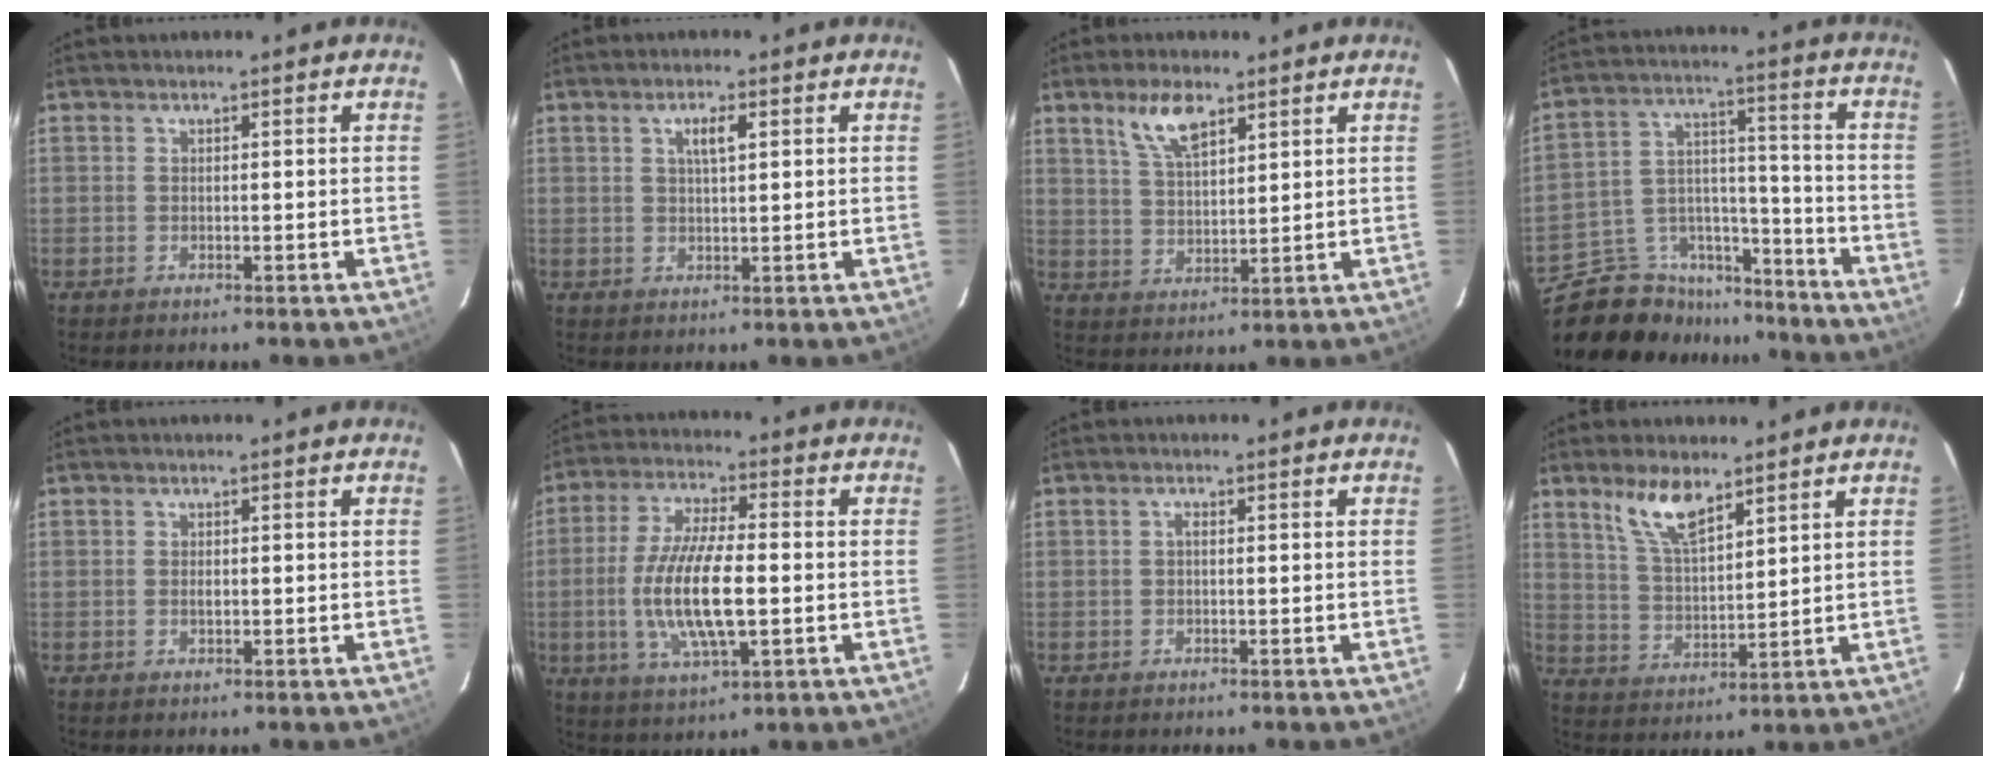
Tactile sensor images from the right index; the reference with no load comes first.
{"total": 3.1, "force": [1.2, 0.8, 2.7], "torque": [-0.049, 0.005, 0.021]}
{"total": 7.3, "force": [4.6, 2.8, 5.0], "torque": [-0.093, 0.007, 0.093]}
{"total": 16.9, "force": [-14.3, 8.3, 3.4], "torque": [-0.084, 0.064, -0.220]}
{"total": 0.8, "force": [-0.1, 0.5, 0.7], "torque": [-0.011, -0.001, -0.001]}
{"total": 14.1, "force": [-2.0, 4.0, 13.4], "torque": [-0.272, -0.008, -0.035]}
{"total": 0.6, "force": [-0.1, 0.3, 0.6], "torque": [-0.011, 0.005, -0.003]}
{"total": 8.3, "force": [5.8, 2.8, 5.3], "torque": [-0.101, 0.004, 0.121]}